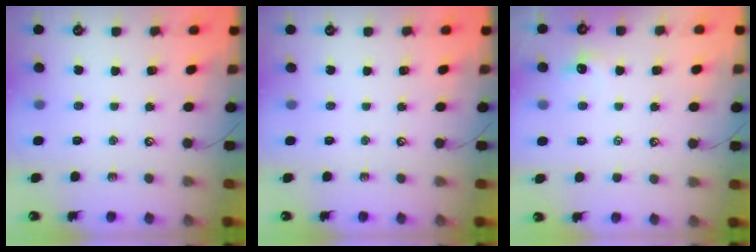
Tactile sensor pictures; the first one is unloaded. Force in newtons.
{"total": 0.0}
{"total": 1.3, "press": 1.1, "slide": 0.6}